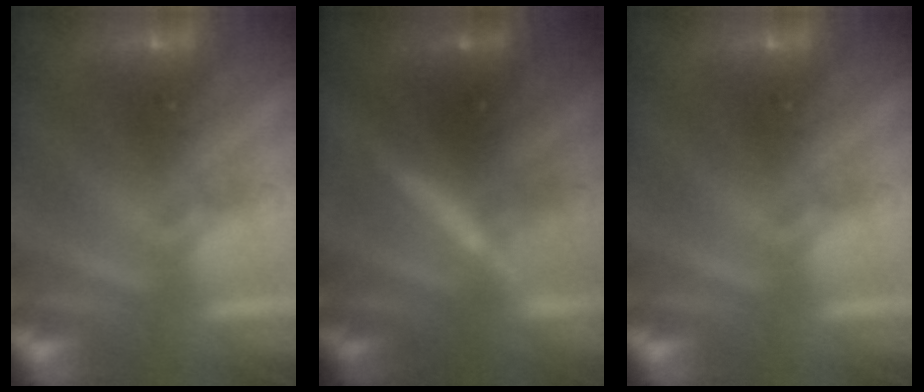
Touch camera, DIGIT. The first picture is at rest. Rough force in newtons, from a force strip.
{"total": 3.2}
{"total": 0.0}